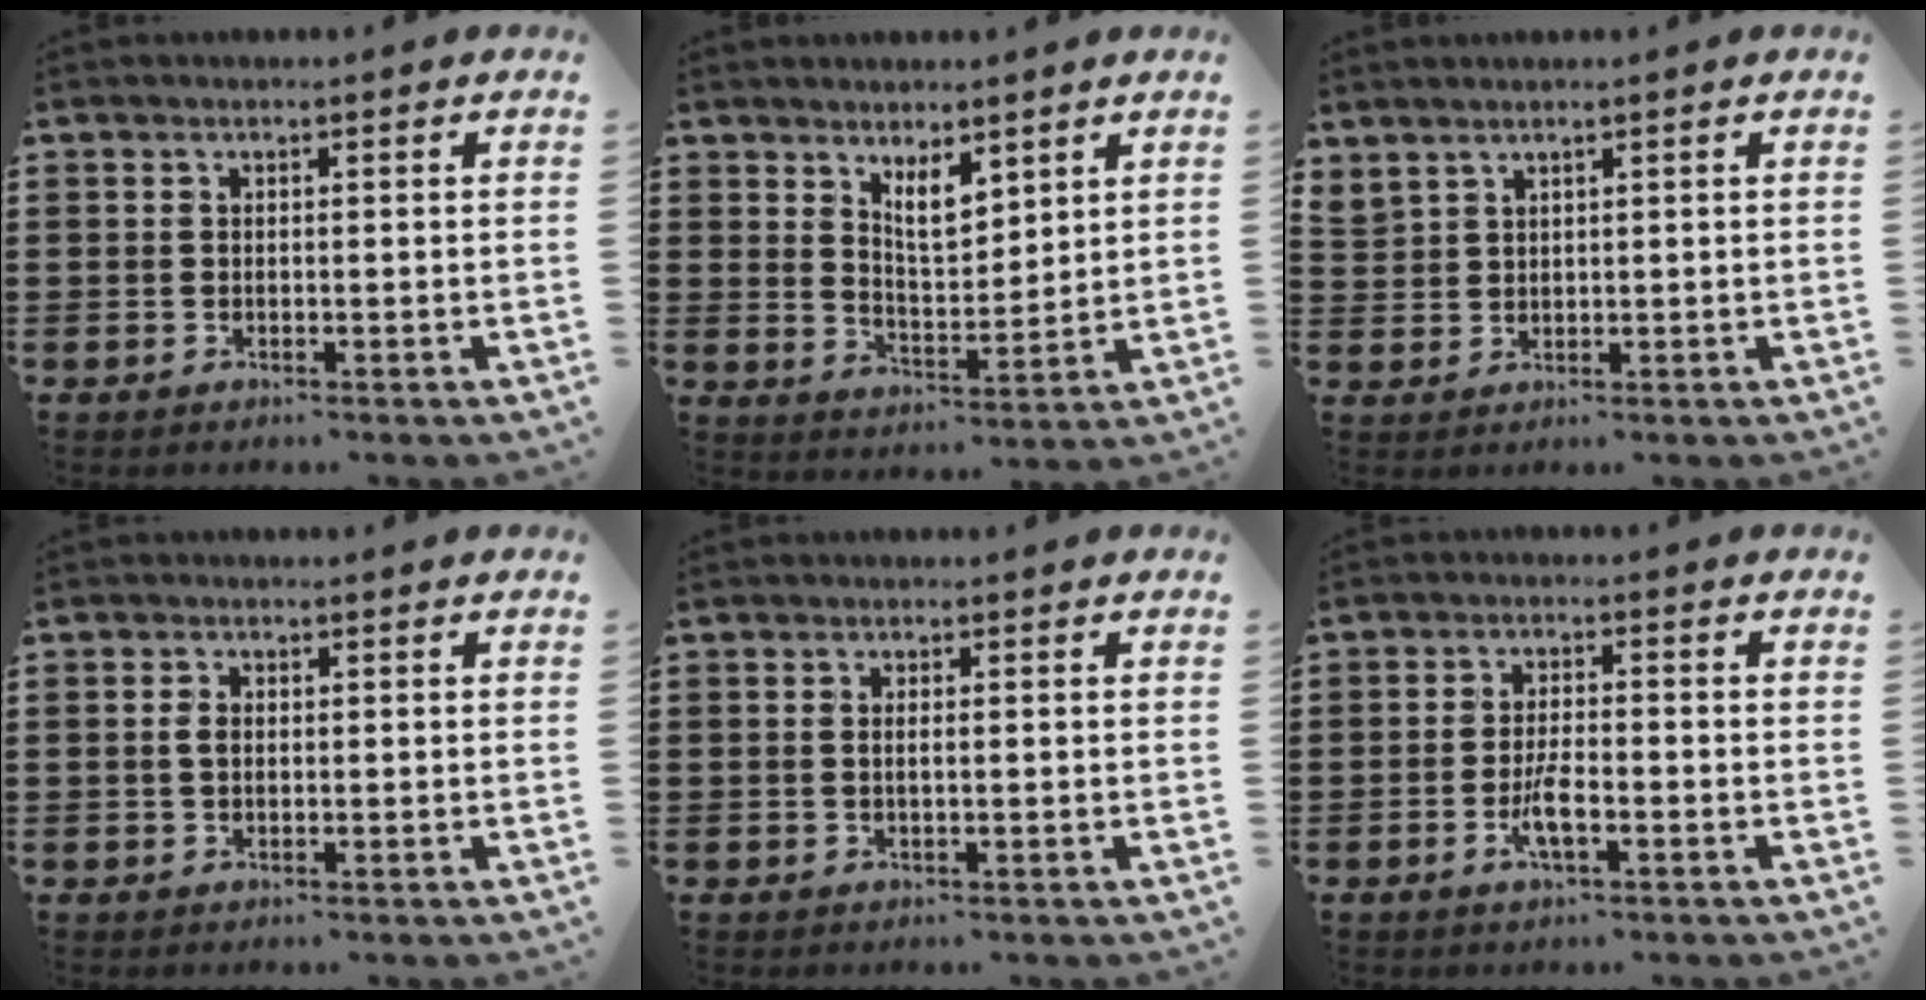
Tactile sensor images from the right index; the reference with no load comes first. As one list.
[{"total": 5.4, "force": [3.8, 2.1, 3.2], "torque": [-0.065, -0.005, 0.066]}, {"total": 1.9, "force": [1.8, 0.6, 0.0], "torque": [-0.005, 0.002, 0.037]}, {"total": 1.7, "force": [0.3, 1.0, 1.4], "torque": [-0.029, 0.008, 0.004]}, {"total": 1.0, "force": [0.0, 0.2, 0.9], "torque": [-0.019, 0.000, 0.000]}, {"total": 4.3, "force": [-1.9, 1.3, 3.6], "torque": [-0.081, -0.002, -0.039]}]